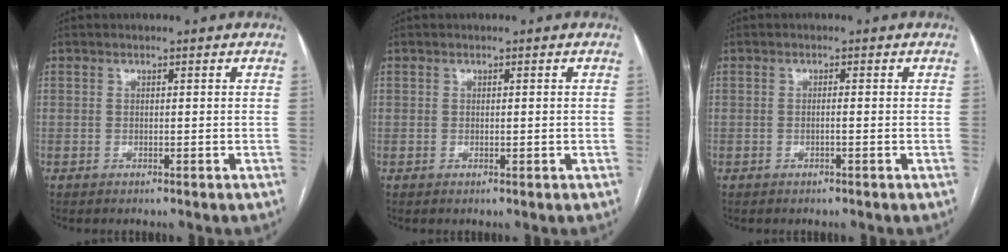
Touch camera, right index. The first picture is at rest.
{"total": 0.7, "force": [0.1, 0.2, 0.6], "torque": [-0.013, -0.002, 0.003]}
{"total": 0.9, "force": [-0.2, -0.1, 0.9], "torque": [-0.016, 0.000, -0.003]}